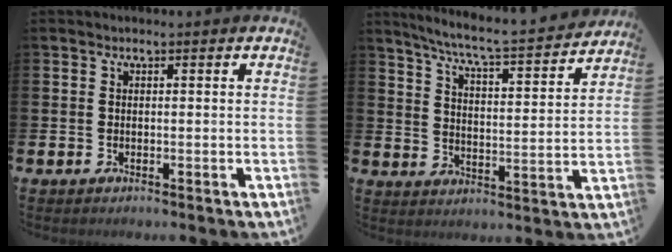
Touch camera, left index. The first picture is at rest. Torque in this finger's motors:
{"motor_torque": [0.16, -0.47, 0.21, 0.11]}